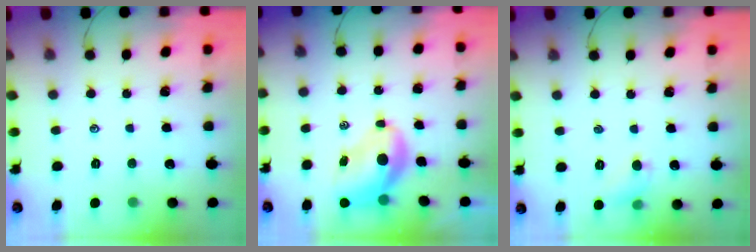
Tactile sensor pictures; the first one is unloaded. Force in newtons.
{"total": 7.0, "press": 6.9, "slide": 1.4}
{"total": 5.2, "press": 5.0, "slide": 1.2}